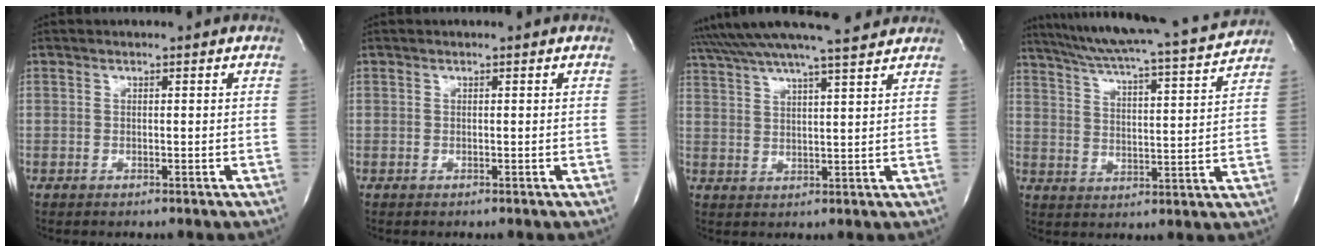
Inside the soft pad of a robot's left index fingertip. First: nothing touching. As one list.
[{"total": 0.0}, {"total": 17.4, "force": [15.6, 0.7, 7.8], "torque": [-0.145, 0.026, 0.233]}, {"total": 18.7, "force": [17.0, 0.0, 7.7], "torque": [-0.134, -0.015, 0.242]}]